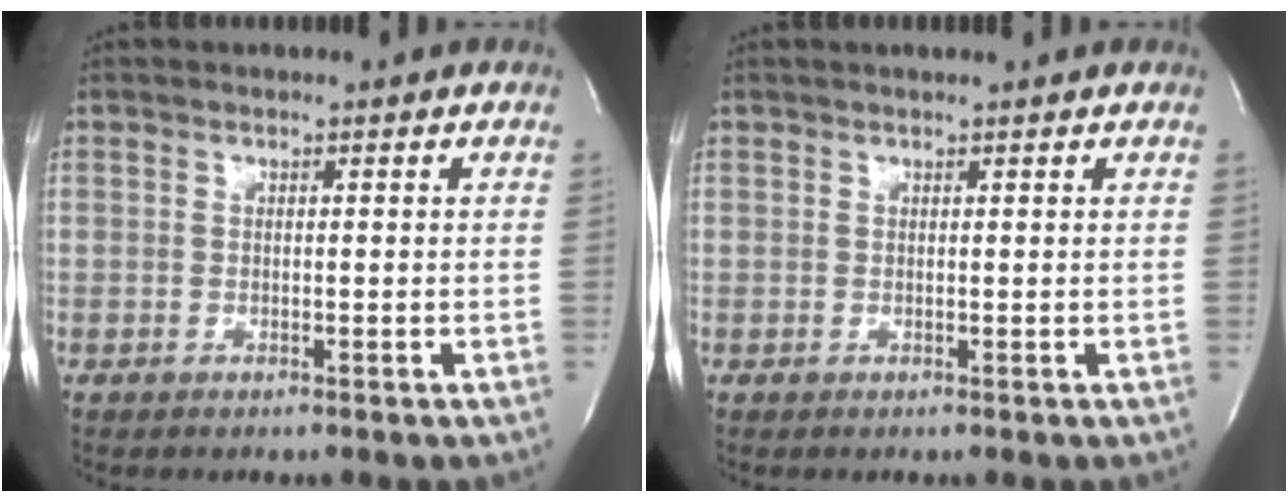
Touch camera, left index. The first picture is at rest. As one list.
[{"total": 1.7, "force": [1.6, 0.0, 0.8], "torque": [-0.008, 0.012, 0.020]}]